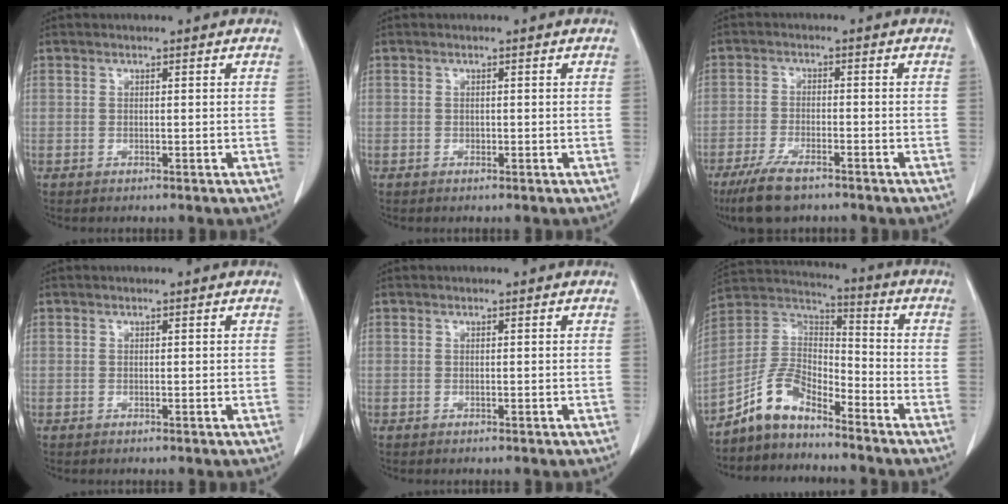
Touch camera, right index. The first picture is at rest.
{"total": 0.0}
{"total": 7.3, "force": [-5.5, 1.9, 4.5], "torque": [-0.090, -0.016, -0.098]}
{"total": 0.0}
{"total": 0.0}
{"total": 9.1, "force": [-7.1, 3.5, 4.4], "torque": [-0.098, 0.026, -0.144]}